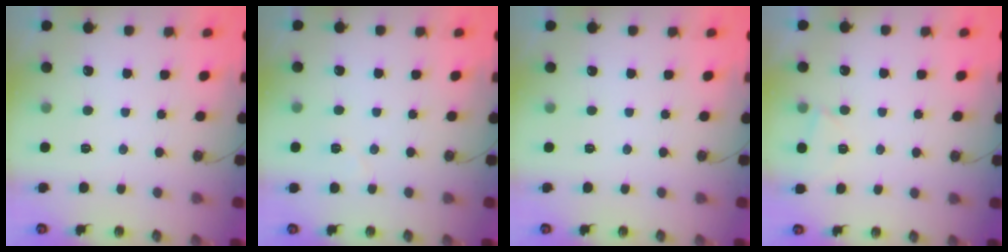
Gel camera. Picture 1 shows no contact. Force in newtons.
{"total": 3.8, "press": 3.7, "slide": 0.8}
{"total": 0.0}
{"total": 2.5, "press": 2.5, "slide": 0.4}